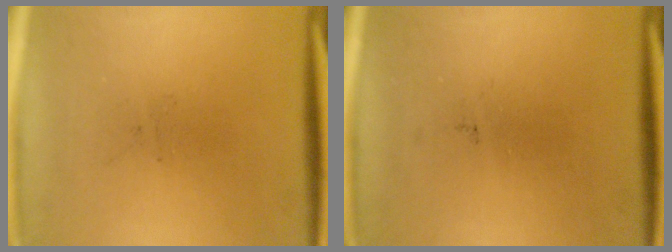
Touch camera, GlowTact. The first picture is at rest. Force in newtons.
{"total": 0.0}